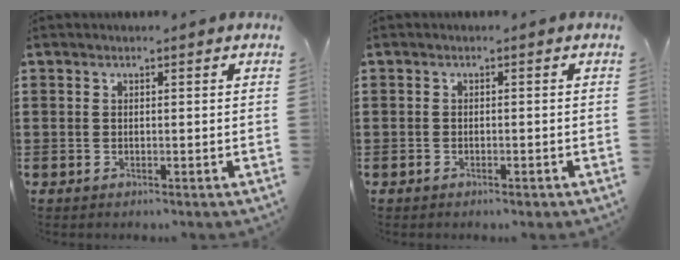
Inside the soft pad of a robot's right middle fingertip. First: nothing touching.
{"total": 0.8, "force": [-0.6, 0.3, 0.4], "torque": [-0.010, -0.003, -0.012]}